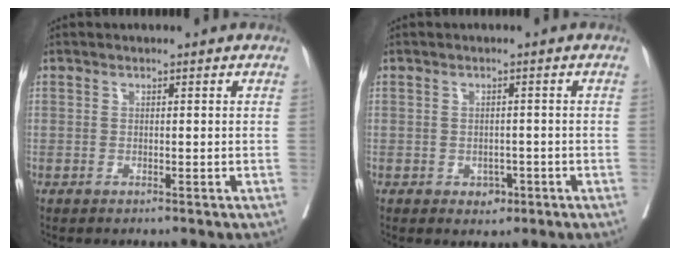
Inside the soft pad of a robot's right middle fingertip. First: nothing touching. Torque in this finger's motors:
{"motor_torque": [0.35, -0.31, 0.02, 0.01]}